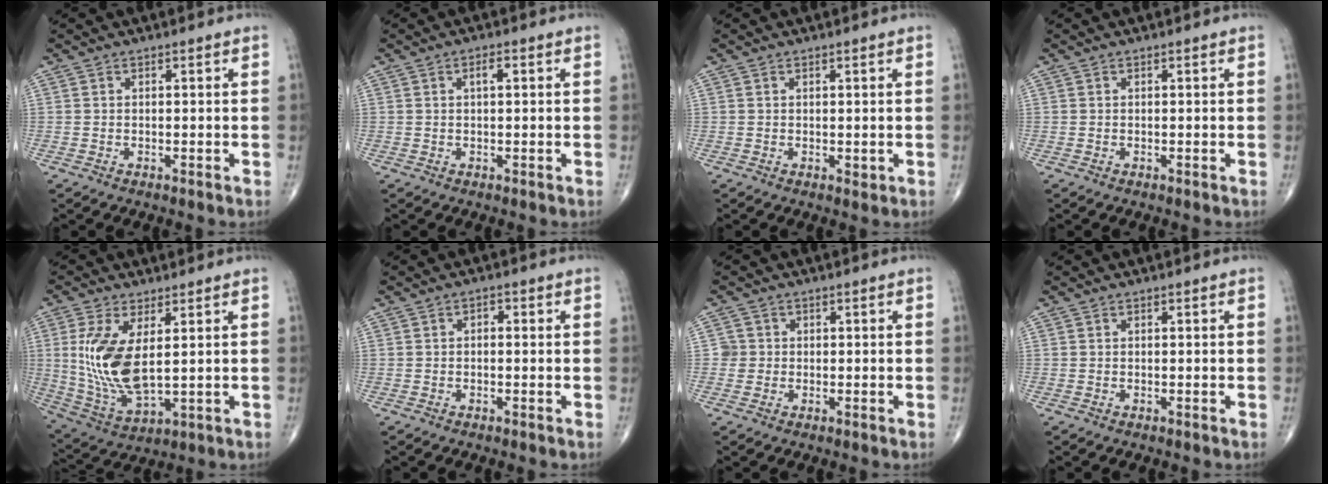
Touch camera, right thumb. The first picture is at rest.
{"total": 2.0, "force": [0.6, 0.7, 1.8], "torque": [-0.032, 0.003, 0.009]}
{"total": 0.9, "force": [0.4, 0.5, 0.6], "torque": [-0.008, -0.004, 0.010]}
{"total": 0.0}
{"total": 13.4, "force": [2.2, 5.9, 11.9], "torque": [-0.250, -0.021, 0.060]}
{"total": 1.4, "force": [0.2, 0.8, 1.1], "torque": [-0.011, 0.005, -0.003]}
{"total": 2.1, "force": [0.0, 2.1, -0.1], "torque": [0.017, 0.007, -0.003]}
{"total": 0.0}